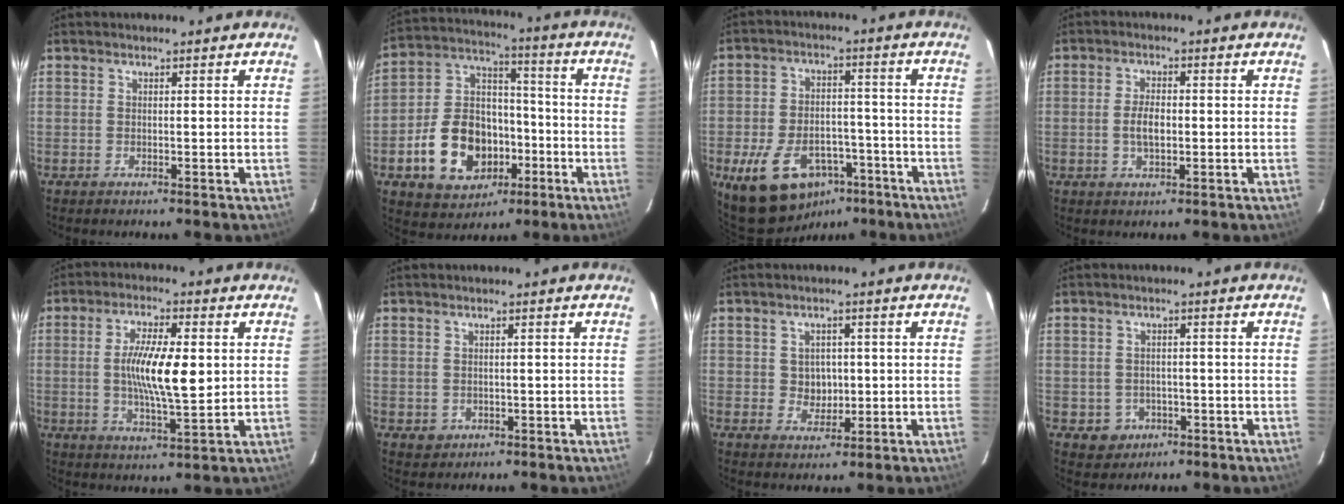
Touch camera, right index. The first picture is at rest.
{"total": 17.2, "force": [-6.4, 12.4, 10.1], "torque": [-0.222, 0.034, -0.089]}
{"total": 15.1, "force": [-8.4, 9.4, 8.3], "torque": [-0.171, 0.016, -0.116]}
{"total": 4.0, "force": [-0.3, 1.8, 3.5], "torque": [-0.068, 0.001, -0.003]}
{"total": 11.0, "force": [0.7, 3.0, 10.5], "torque": [-0.191, -0.001, 0.013]}
{"total": 2.3, "force": [-0.3, 2.2, 0.5], "torque": [-0.009, 0.001, 0.004]}
{"total": 4.1, "force": [0.4, 3.7, 1.6], "torque": [-0.029, 0.009, 0.012]}
{"total": 4.5, "force": [-1.4, 4.2, 0.8], "torque": [-0.025, 0.009, -0.010]}